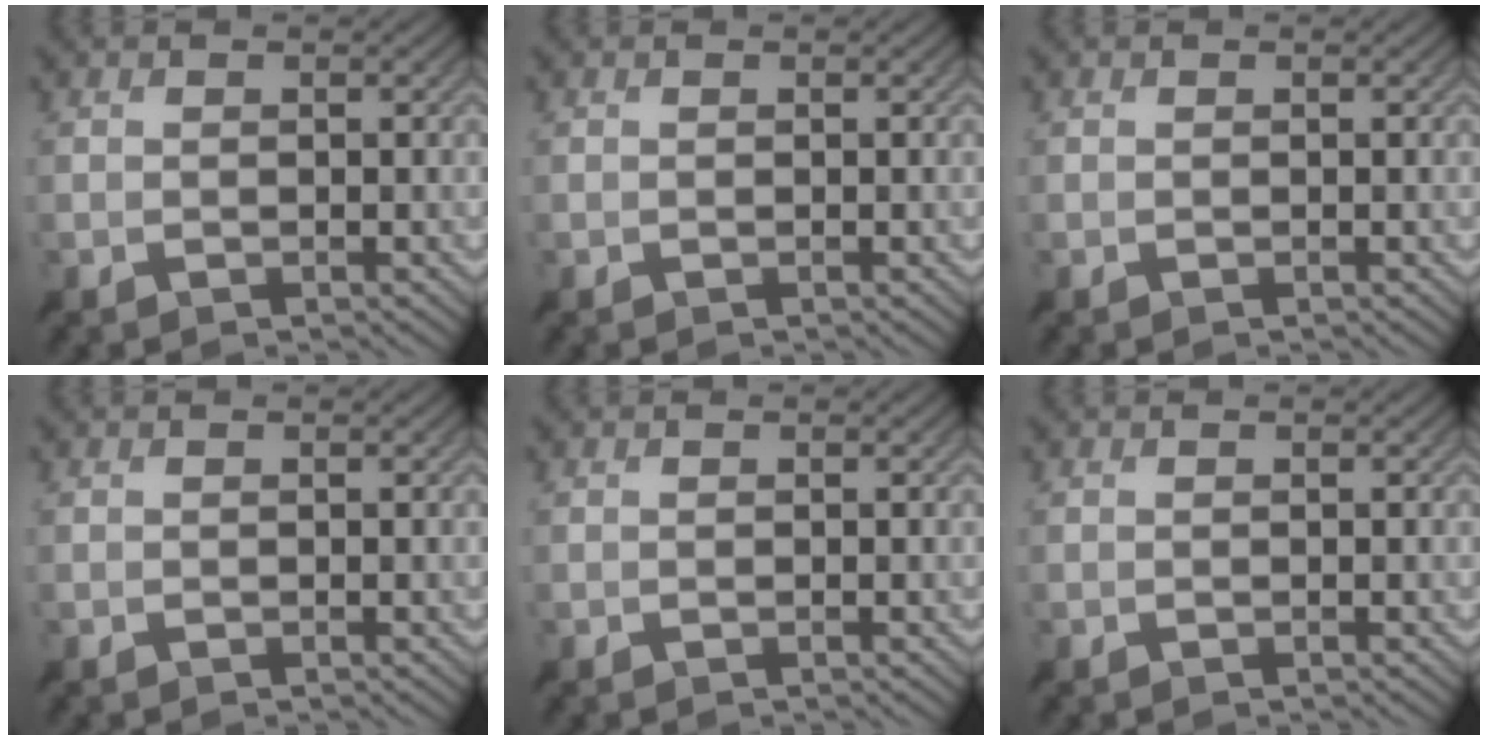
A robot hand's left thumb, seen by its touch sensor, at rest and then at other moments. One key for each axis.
{"total": 0.0}
{"total": 0.0}
{"total": 0.0}
{"total": 0.0}
{"total": 0.0}